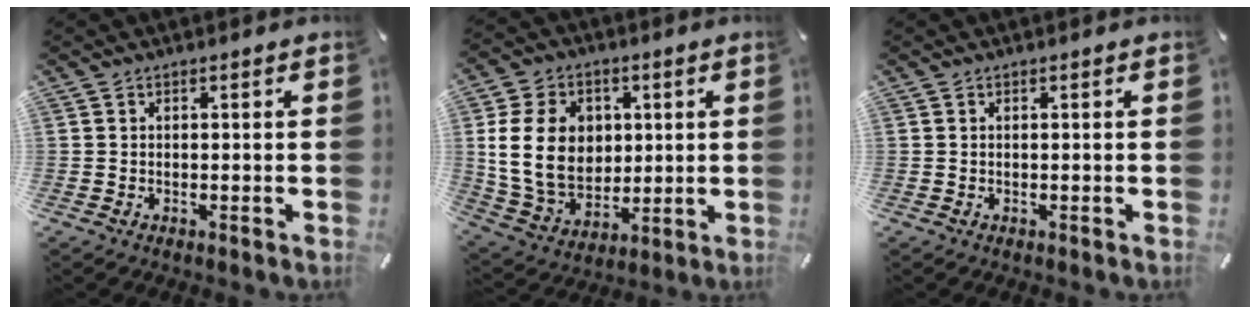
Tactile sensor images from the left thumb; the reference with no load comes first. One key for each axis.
{"total": 15.7, "fx": 2.4, "fy": 12.6, "fz": 8.9, "tx": -0.193, "ty": 0.006, "tz": 0.046}
{"total": 0.0}